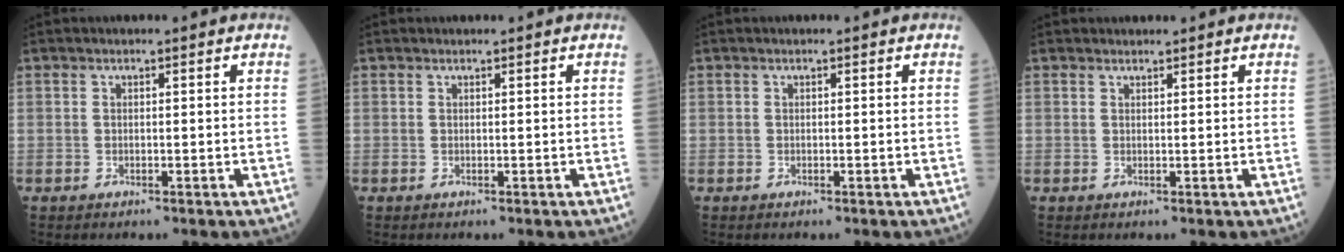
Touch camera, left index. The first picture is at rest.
{"total": 0.0}
{"total": 0.0}
{"total": 0.9, "force": [0.9, 0.3, 0.0], "torque": [-0.007, 0.004, 0.015]}